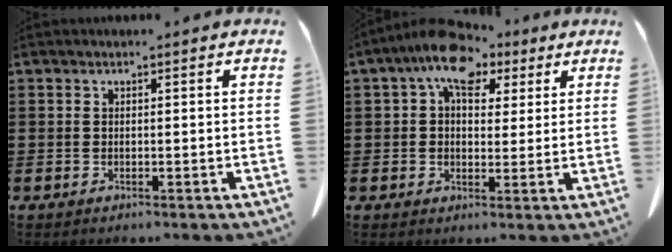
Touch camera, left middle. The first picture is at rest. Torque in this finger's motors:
{"motor_torque": [-0.98, -1.16, 0.82, 0.21]}